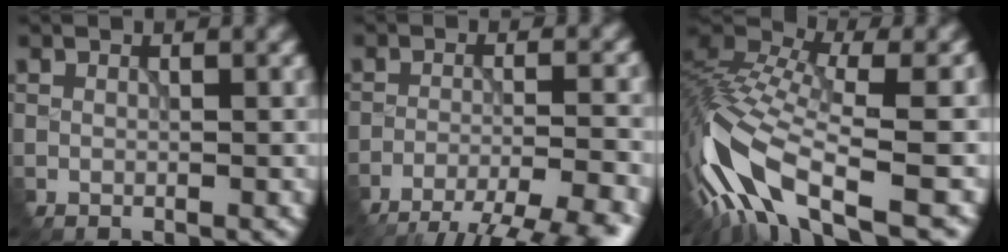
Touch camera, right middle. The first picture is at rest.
{"total": 9.7, "force": [-8.3, 1.6, 4.9], "torque": [-0.070, -0.014, -0.108]}
{"total": 11.5, "force": [-4.9, 3.6, 9.8], "torque": [-0.203, 0.008, -0.086]}